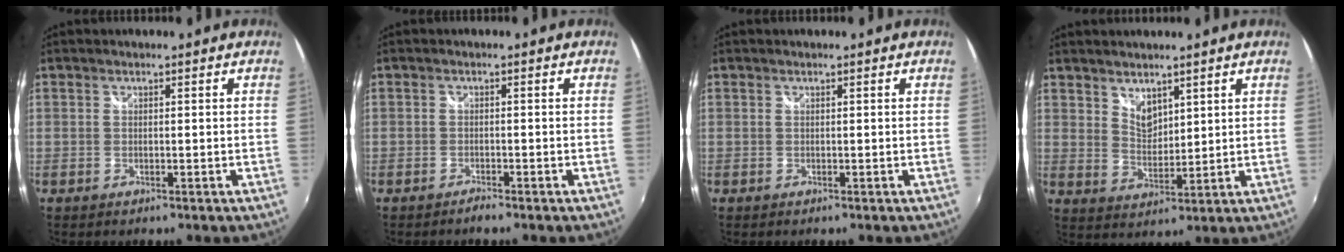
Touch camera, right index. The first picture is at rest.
{"total": 1.2, "force": [-1.2, 0.0, 0.2], "torque": [-0.006, -0.006, -0.023]}
{"total": 0.0}
{"total": 4.8, "force": [3.7, 2.4, 1.8], "torque": [-0.019, -0.002, 0.069]}